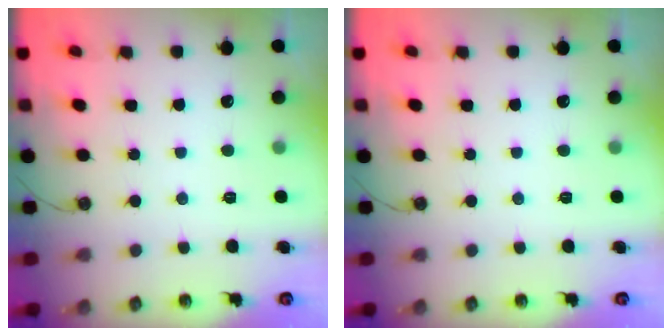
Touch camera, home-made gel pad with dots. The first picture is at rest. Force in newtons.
{"total": 0.0}